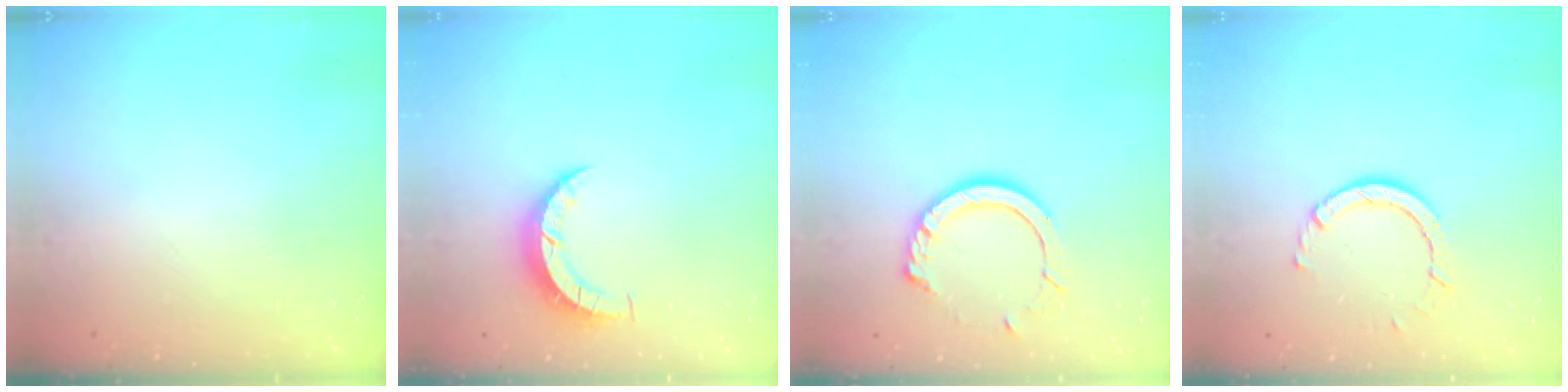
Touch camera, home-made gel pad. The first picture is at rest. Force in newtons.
{"total": 5.0, "press": 4.9, "slide": 0.6}
{"total": 11.2, "press": 11.2, "slide": 1.0}
{"total": 5.1, "press": 5.1, "slide": 0.3}